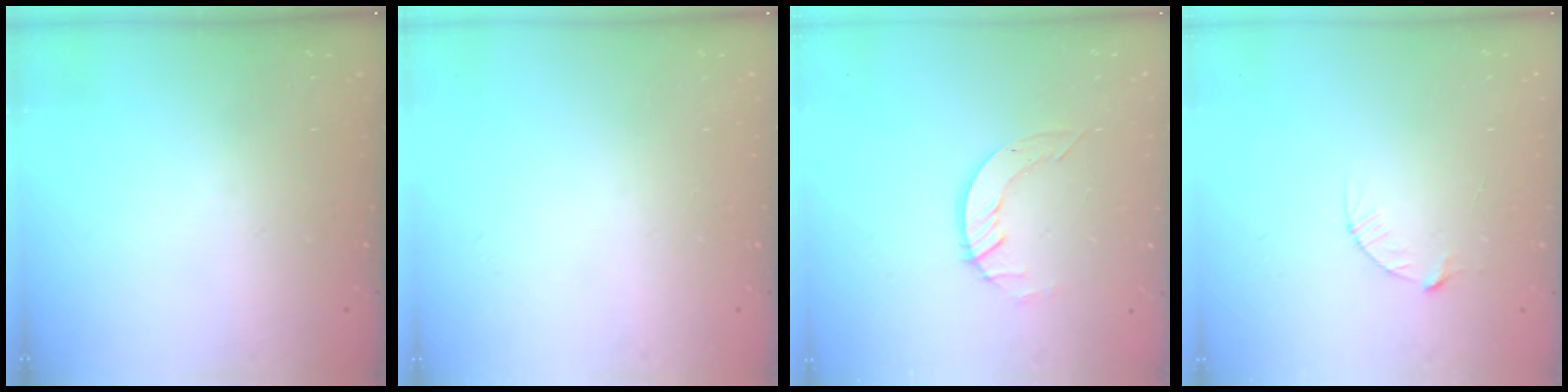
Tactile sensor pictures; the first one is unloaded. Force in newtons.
{"total": 0.0}
{"total": 4.8, "press": 4.8, "slide": 0.3}
{"total": 3.7, "press": 3.7, "slide": 0.4}